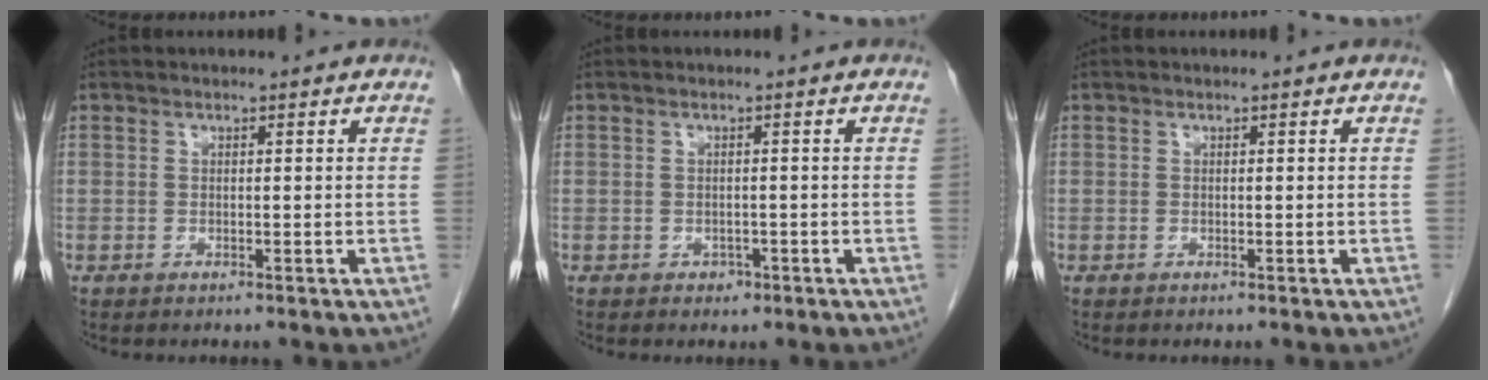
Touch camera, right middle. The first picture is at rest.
{"total": 1.1, "force": [-0.6, 0.9, 0.4], "torque": [-0.006, 0.003, -0.006]}
{"total": 0.0}